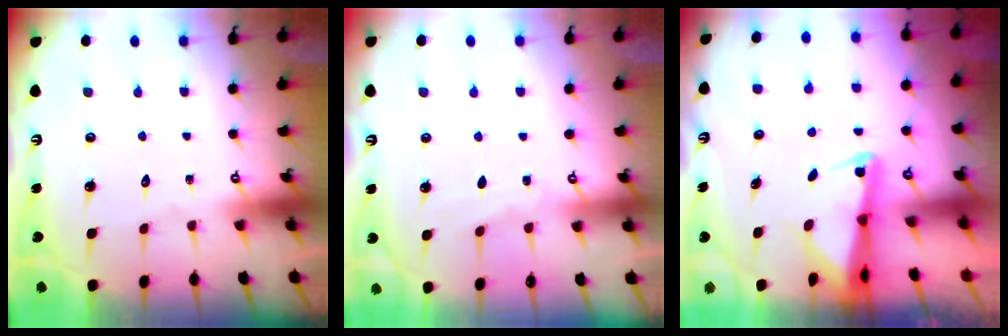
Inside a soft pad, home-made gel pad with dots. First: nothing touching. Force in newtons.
{"total": 2.9, "press": 2.9, "slide": 0.1}
{"total": 2.4, "press": 2.4, "slide": 0.5}